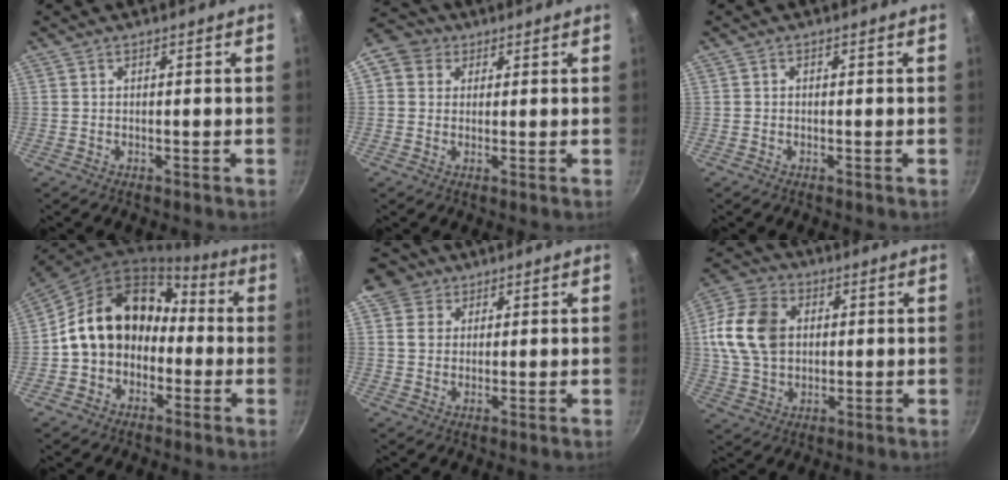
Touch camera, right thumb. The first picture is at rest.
{"total": 7.6, "force": [2.4, 6.5, 3.1], "torque": [-0.038, 0.010, 0.029]}
{"total": 0.0}
{"total": 16.4, "force": [-1.5, 13.2, 9.6], "torque": [-0.133, 0.078, -0.029]}
{"total": 6.9, "force": [3.4, 5.6, 2.1], "torque": [-0.003, 0.002, 0.052]}
{"total": 14.8, "force": [2.5, 10.9, 9.6], "torque": [-0.163, 0.008, 0.039]}